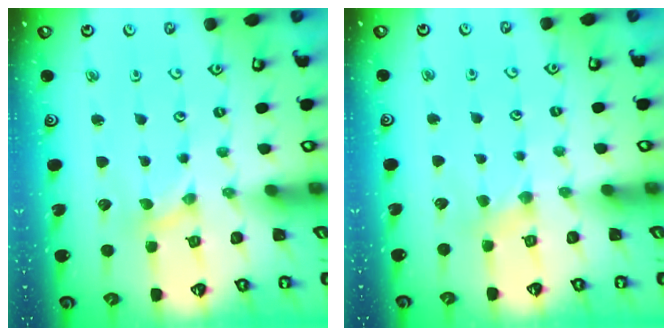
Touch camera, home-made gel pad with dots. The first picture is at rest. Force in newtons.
{"total": 2.7, "press": 2.7, "slide": 0.4}